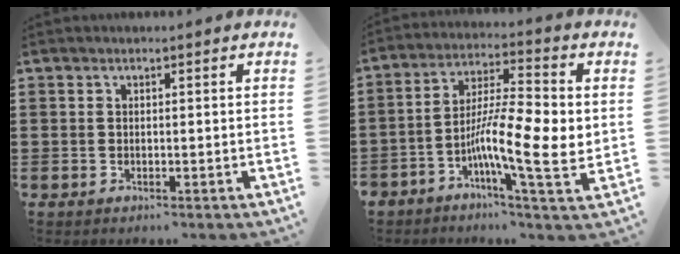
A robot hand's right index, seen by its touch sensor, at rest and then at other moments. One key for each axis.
{"total": 10.9, "fx": -1.3, "fy": 2.7, "fz": 10.5, "tx": -0.206, "ty": -0.013, "tz": -0.027}